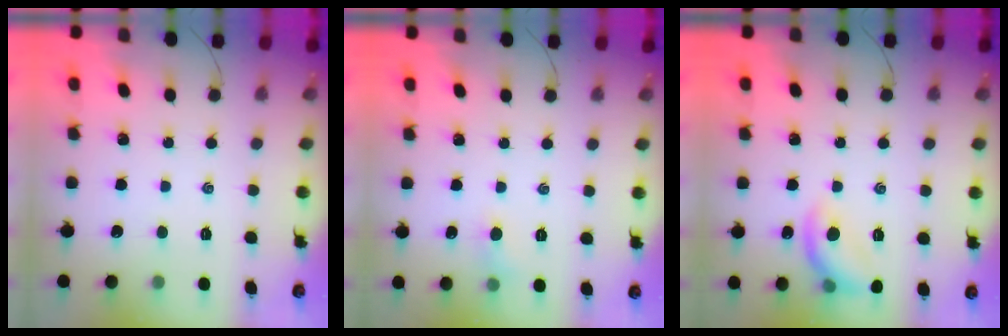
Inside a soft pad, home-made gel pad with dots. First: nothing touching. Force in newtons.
{"total": 3.6, "press": 3.4, "slide": 1.1}
{"total": 11.4, "press": 11.4, "slide": 0.7}